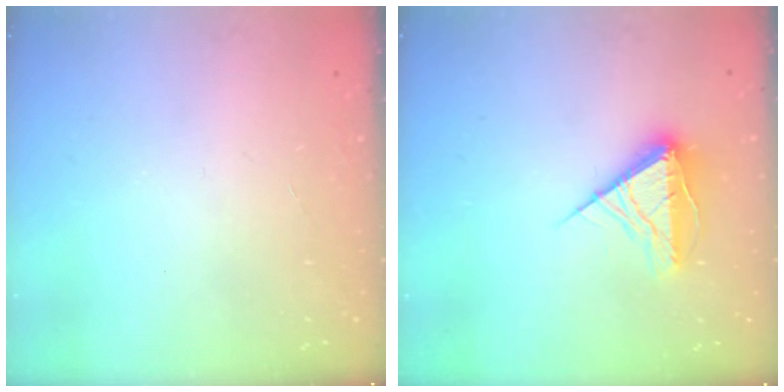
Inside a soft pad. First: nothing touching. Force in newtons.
{"total": 13.2, "press": 13.1, "slide": 0.6}